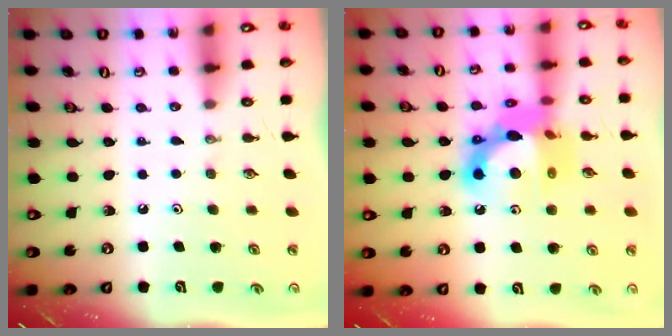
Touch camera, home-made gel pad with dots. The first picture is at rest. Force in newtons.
{"total": 15.4, "press": 15.3, "slide": 1.3}